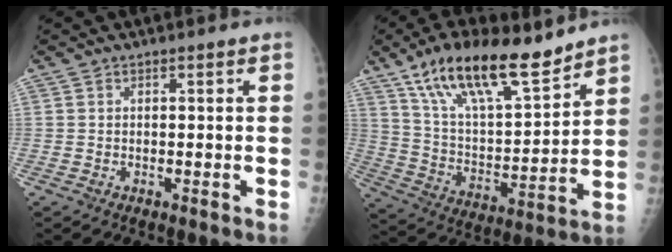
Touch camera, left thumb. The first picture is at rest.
{"total": 20.2, "force": [14.4, 6.5, 12.6], "torque": [-0.190, -0.062, 0.260]}